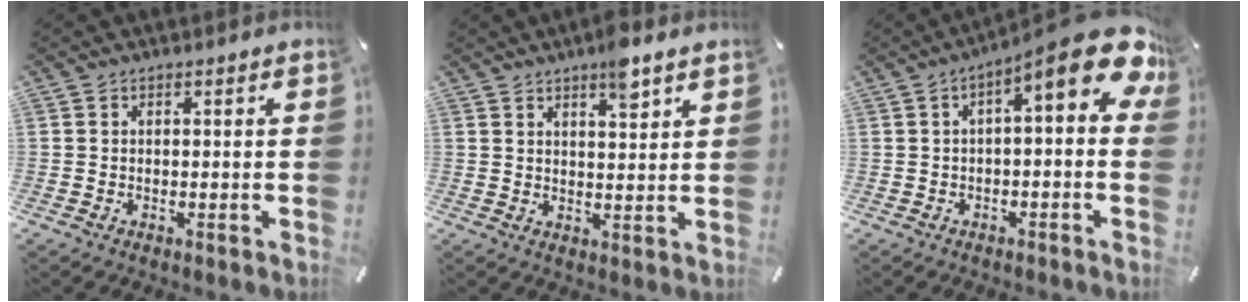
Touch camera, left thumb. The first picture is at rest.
{"total": 6.1, "force": [4.5, 1.7, 3.8], "torque": [-0.044, -0.029, 0.071]}
{"total": 13.2, "force": [5.1, 3.6, 11.6], "torque": [-0.161, -0.040, 0.079]}